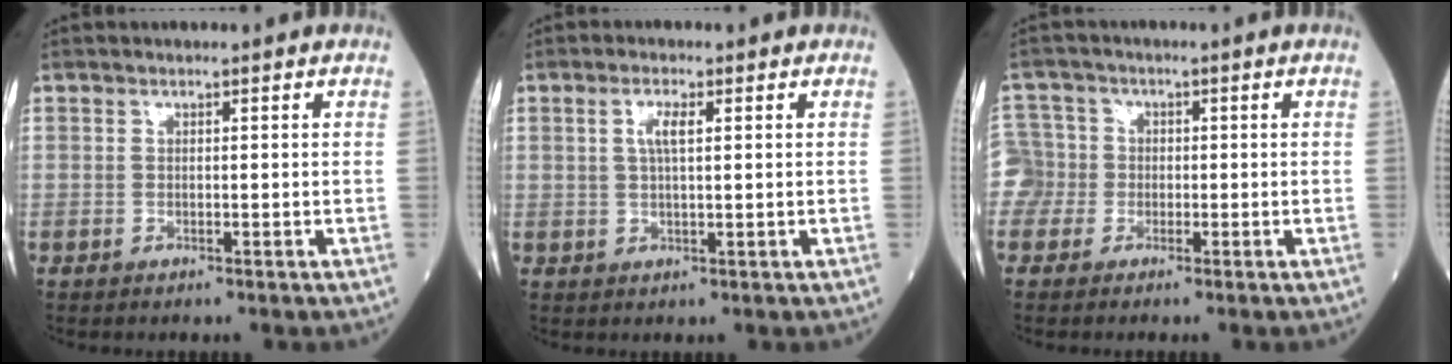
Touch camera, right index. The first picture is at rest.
{"total": 2.8, "force": [0.9, 0.6, 2.6], "torque": [-0.056, 0.002, 0.018]}
{"total": 4.6, "force": [-1.6, 4.3, -0.2], "torque": [0.005, 0.021, -0.036]}